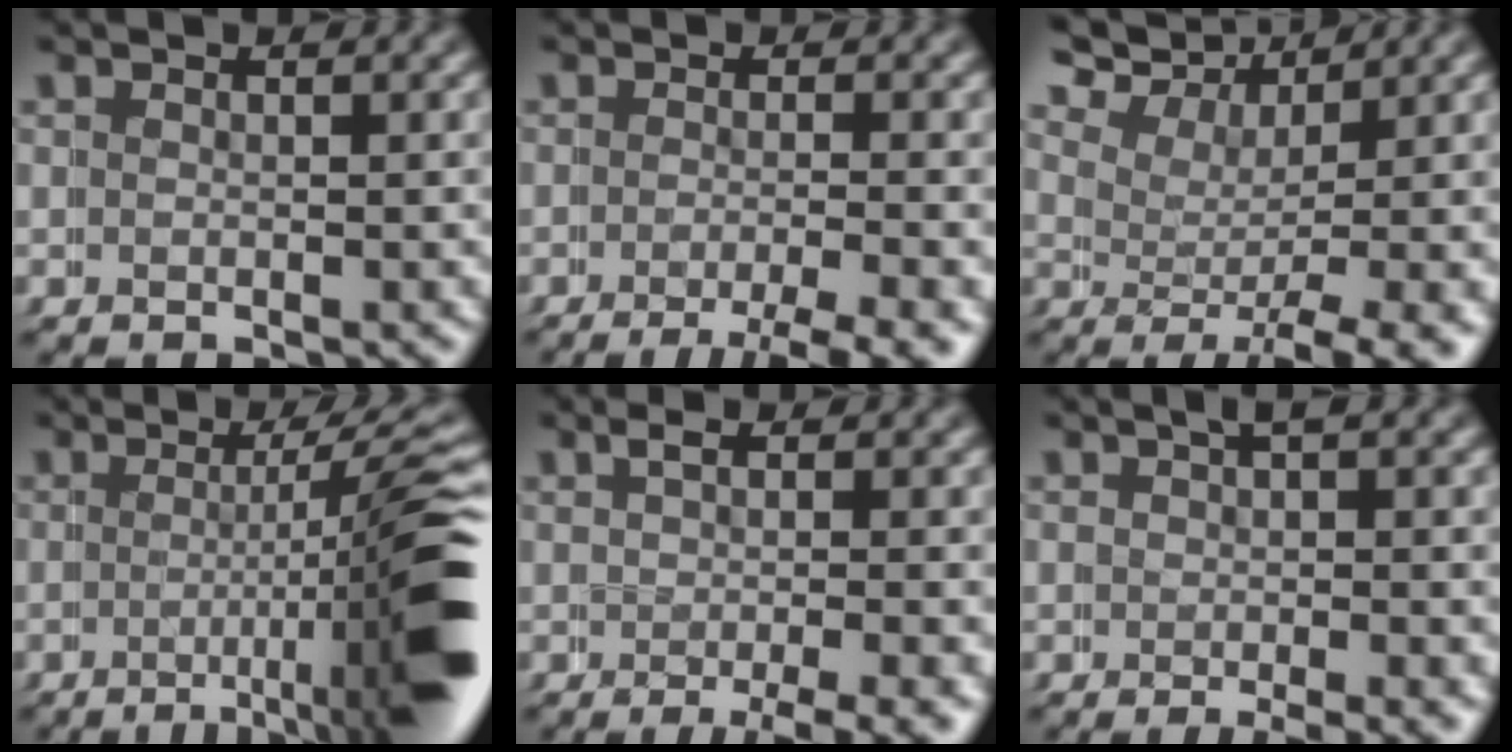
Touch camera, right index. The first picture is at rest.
{"total": 4.5, "force": [-2.9, 0.6, 3.4], "torque": [-0.039, -0.003, -0.048]}
{"total": 6.0, "force": [3.4, 2.5, 4.3], "torque": [-0.078, 0.016, 0.043]}
{"total": 9.8, "force": [-2.3, 1.5, 9.4], "torque": [-0.117, 0.001, -0.037]}
{"total": 4.0, "force": [-1.3, 1.2, 3.6], "torque": [-0.041, 0.006, -0.025]}
{"total": 3.1, "force": [-0.2, 0.9, 3.0], "torque": [-0.029, 0.013, -0.012]}